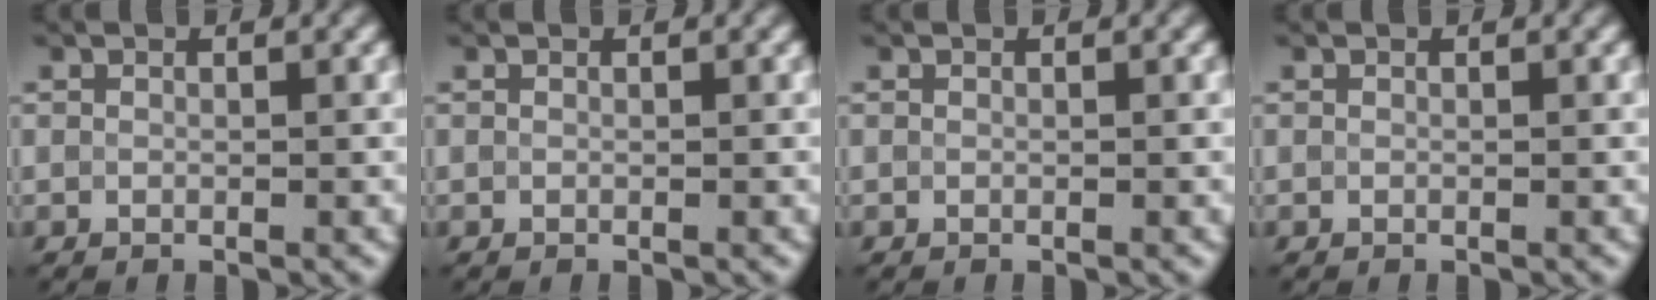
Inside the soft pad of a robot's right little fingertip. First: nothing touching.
{"total": 0.0}
{"total": 0.0}
{"total": 0.0}